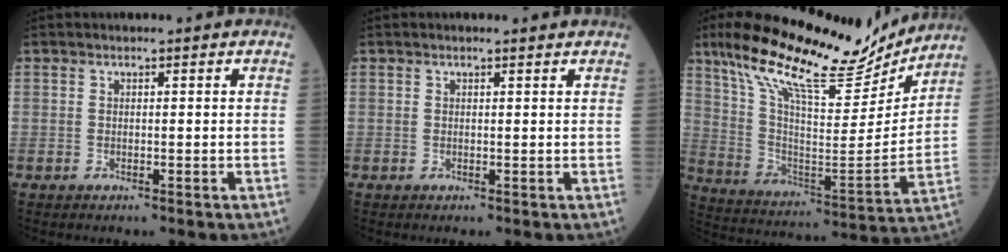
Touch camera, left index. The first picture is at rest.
{"total": 1.1, "force": [1.0, 0.0, 0.4], "torque": [-0.013, 0.004, 0.012]}
{"total": 22.2, "force": [18.1, 4.6, 12.0], "torque": [-0.216, -0.002, 0.296]}